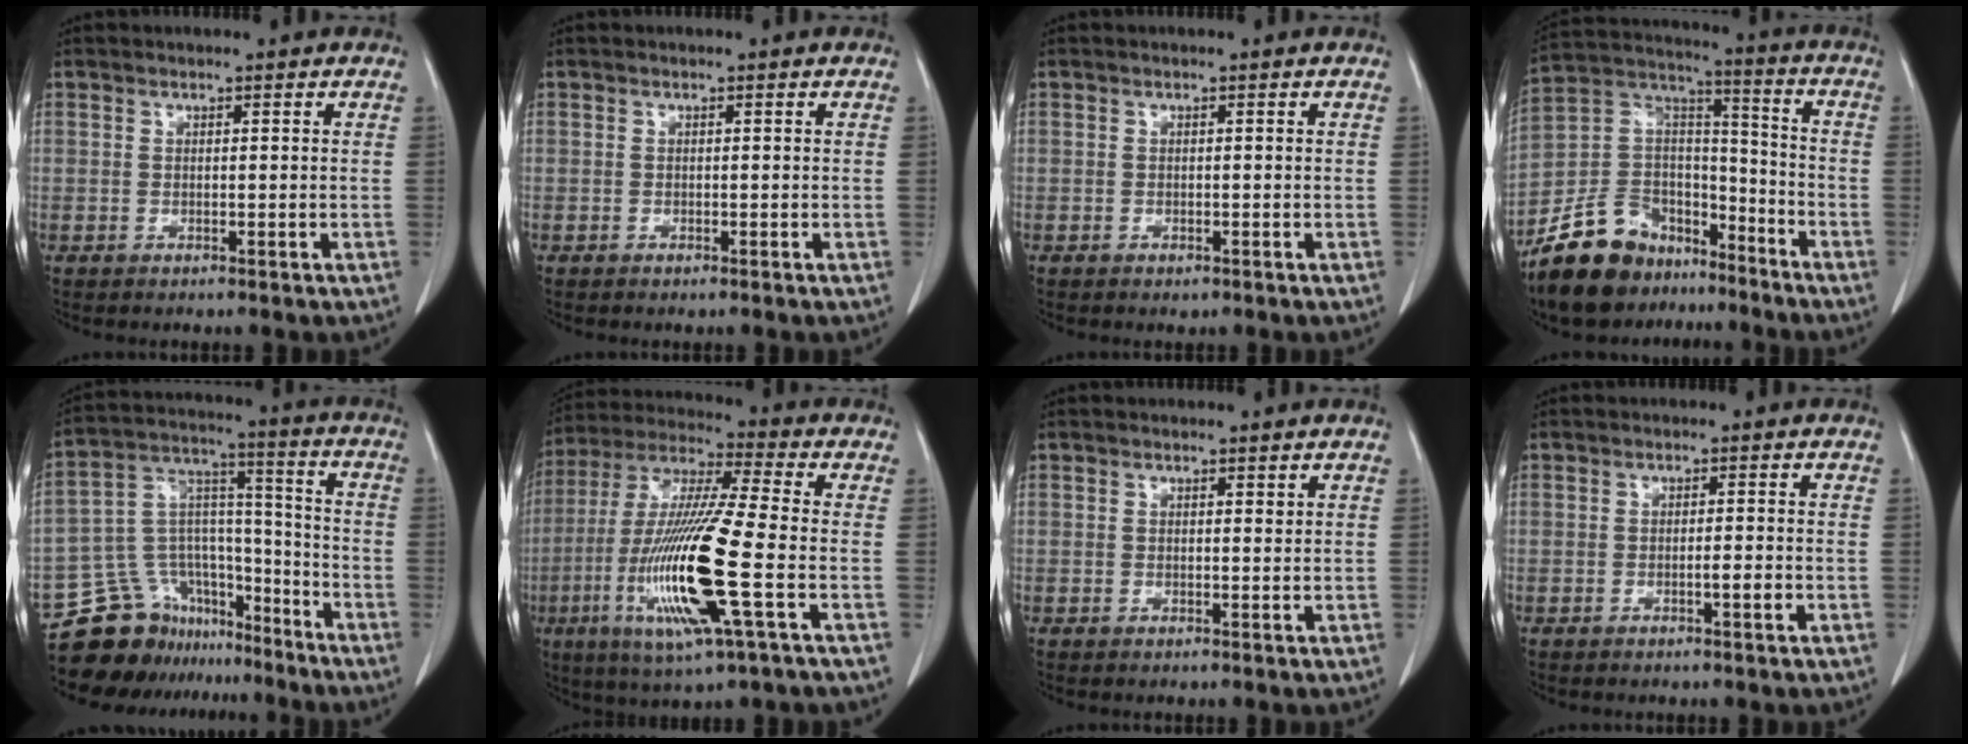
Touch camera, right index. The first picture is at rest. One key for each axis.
{"total": 0.0}
{"total": 0.7, "fx": -0.4, "fy": 0.4, "fz": 0.4, "tx": -0.008, "ty": -0.001, "tz": -0.003}
{"total": 14.8, "fx": -11.4, "fy": 8.2, "fz": 4.7, "tx": -0.095, "ty": 0.055, "tz": -0.201}
{"total": 14.8, "fx": -12.4, "fy": 7.6, "fz": 2.6, "tx": -0.045, "ty": 0.079, "tz": -0.213}
{"total": 18.5, "fx": -4.8, "fy": 0.8, "fz": 17.9, "tx": -0.372, "ty": -0.019, "tz": -0.092}
{"total": 0.5, "fx": 0.4, "fy": 0.1, "fz": 0.3, "tx": -0.007, "ty": -0.003, "tz": 0.004}
{"total": 1.8, "fx": -0.7, "fy": 0.0, "fz": 1.7, "tx": -0.027, "ty": -0.001, "tz": -0.012}